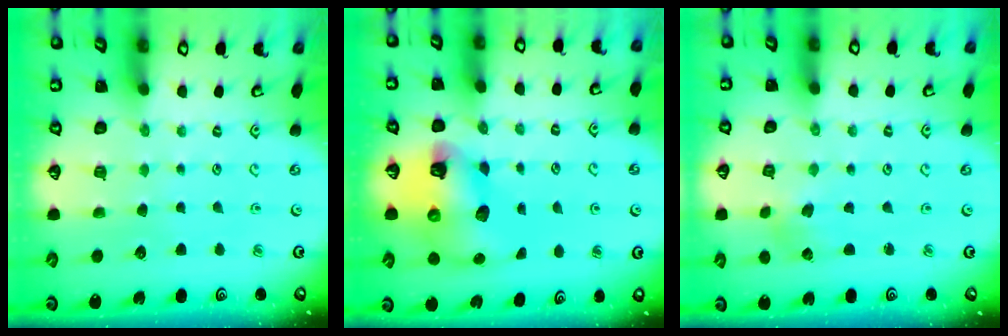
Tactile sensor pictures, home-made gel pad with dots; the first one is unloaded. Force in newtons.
{"total": 12.8, "press": 12.7, "slide": 1.8}
{"total": 3.6, "press": 3.5, "slide": 0.7}